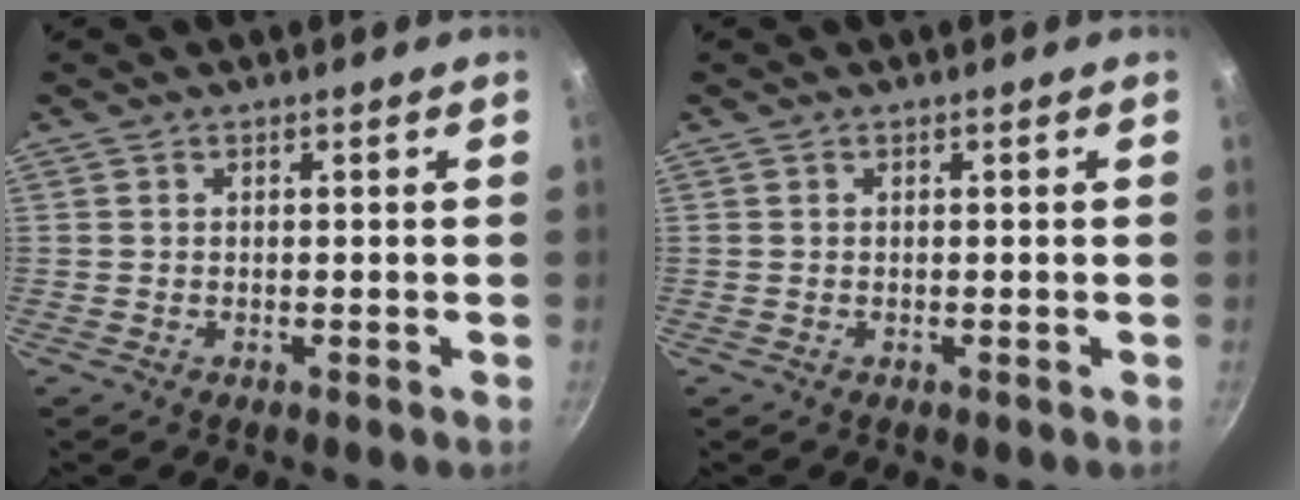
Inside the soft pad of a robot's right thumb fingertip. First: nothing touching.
{"total": 0.0}